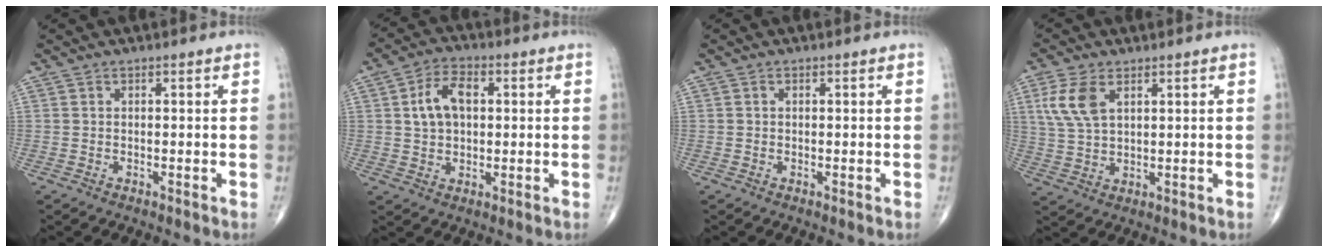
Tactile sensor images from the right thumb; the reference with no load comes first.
{"total": 8.1, "force": [1.5, 5.1, 6.1], "torque": [-0.100, 0.011, 0.025]}
{"total": 0.0}
{"total": 7.5, "force": [3.0, 4.0, 5.5], "torque": [-0.122, -0.001, 0.065]}